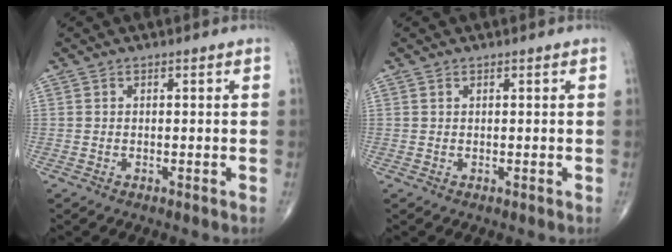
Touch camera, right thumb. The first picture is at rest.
{"total": 0.0}